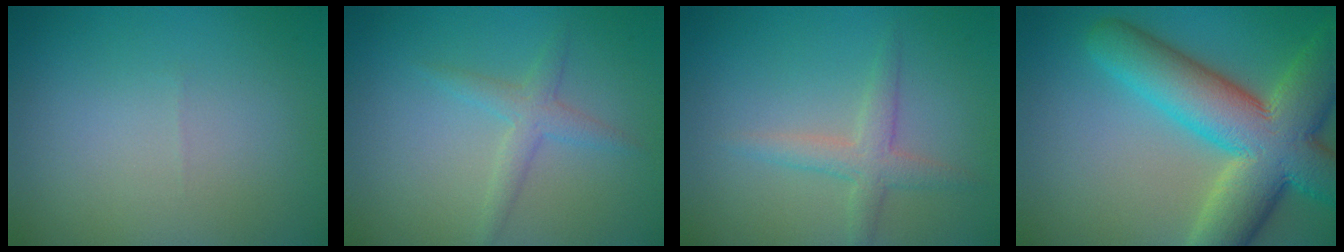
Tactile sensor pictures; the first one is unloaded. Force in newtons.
{"total": 2.0, "press": 2.0, "slide": 0.2}
{"total": 2.4, "press": 2.4, "slide": 0.1}
{"total": 11.9, "press": 11.9, "slide": 0.6}